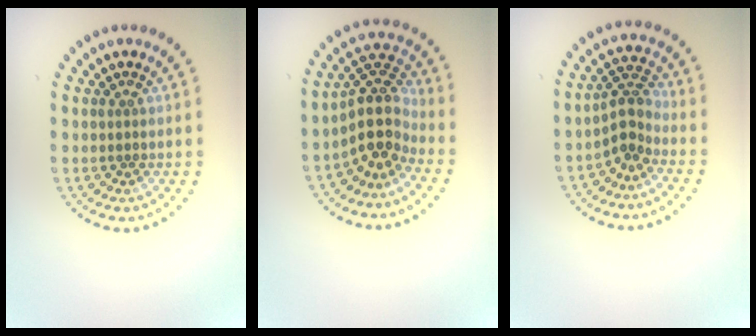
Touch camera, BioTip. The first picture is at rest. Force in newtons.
{"total": 4.5, "press": 3.3, "slide": 3.0}
{"total": 2.5, "press": 1.8, "slide": 1.7}